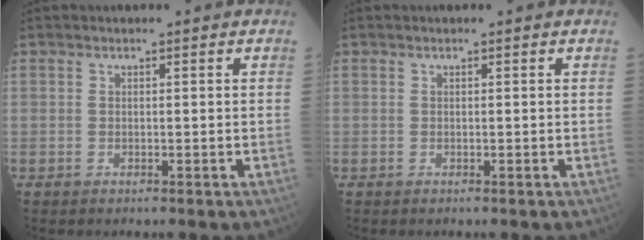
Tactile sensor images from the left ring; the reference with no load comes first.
{"total": 0.0}